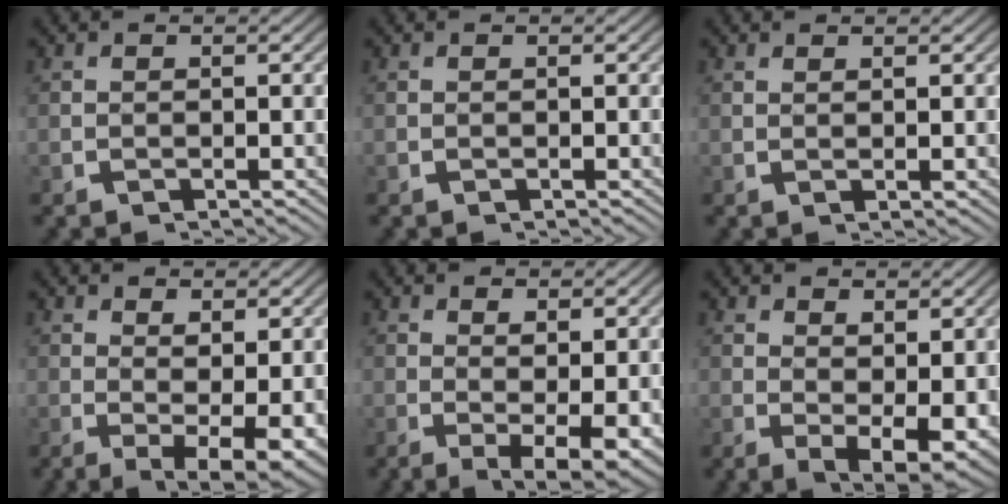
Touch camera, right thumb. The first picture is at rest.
{"total": 0.0}
{"total": 1.1, "force": [0.8, -0.1, 0.7], "torque": [-0.013, -0.004, 0.019]}
{"total": 6.3, "force": [-0.9, 3.4, 5.3], "torque": [-0.092, -0.039, 0.006]}
{"total": 6.0, "force": [-1.3, 3.0, 5.0], "torque": [-0.088, -0.039, 0.001]}
{"total": 5.5, "force": [-0.1, 3.1, 4.5], "torque": [-0.083, -0.041, 0.022]}